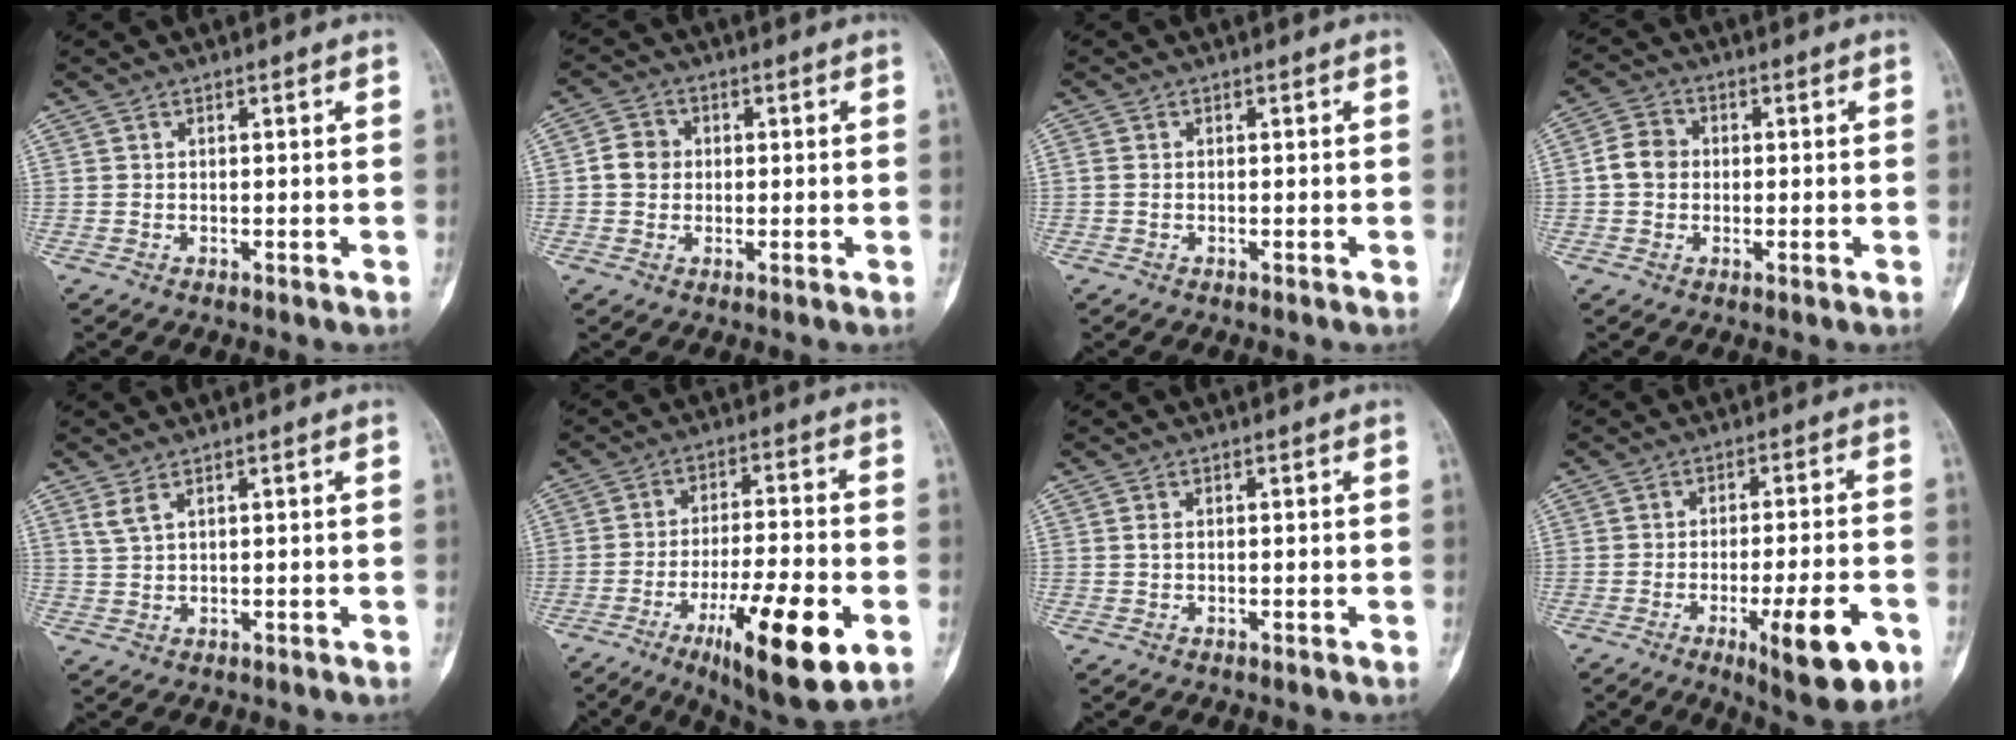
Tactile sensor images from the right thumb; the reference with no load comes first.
{"total": 4.5, "force": [0.1, 4.0, 2.0], "torque": [-0.020, 0.008, -0.004]}
{"total": 0.7, "force": [-0.1, 0.5, 0.5], "torque": [-0.010, -0.001, -0.004]}
{"total": 5.3, "force": [0.0, 4.5, 2.8], "torque": [-0.041, 0.012, -0.009]}
{"total": 2.3, "force": [1.4, 0.7, 1.7], "torque": [-0.044, 0.001, 0.038]}
{"total": 17.3, "force": [-6.9, 4.1, 15.3], "torque": [-0.250, 0.011, -0.102]}
{"total": 0.6, "force": [0.1, 0.3, 0.6], "torque": [-0.012, 0.001, -0.001]}
{"total": 12.3, "force": [-5.1, 2.6, 10.9], "torque": [-0.154, 0.009, -0.068]}